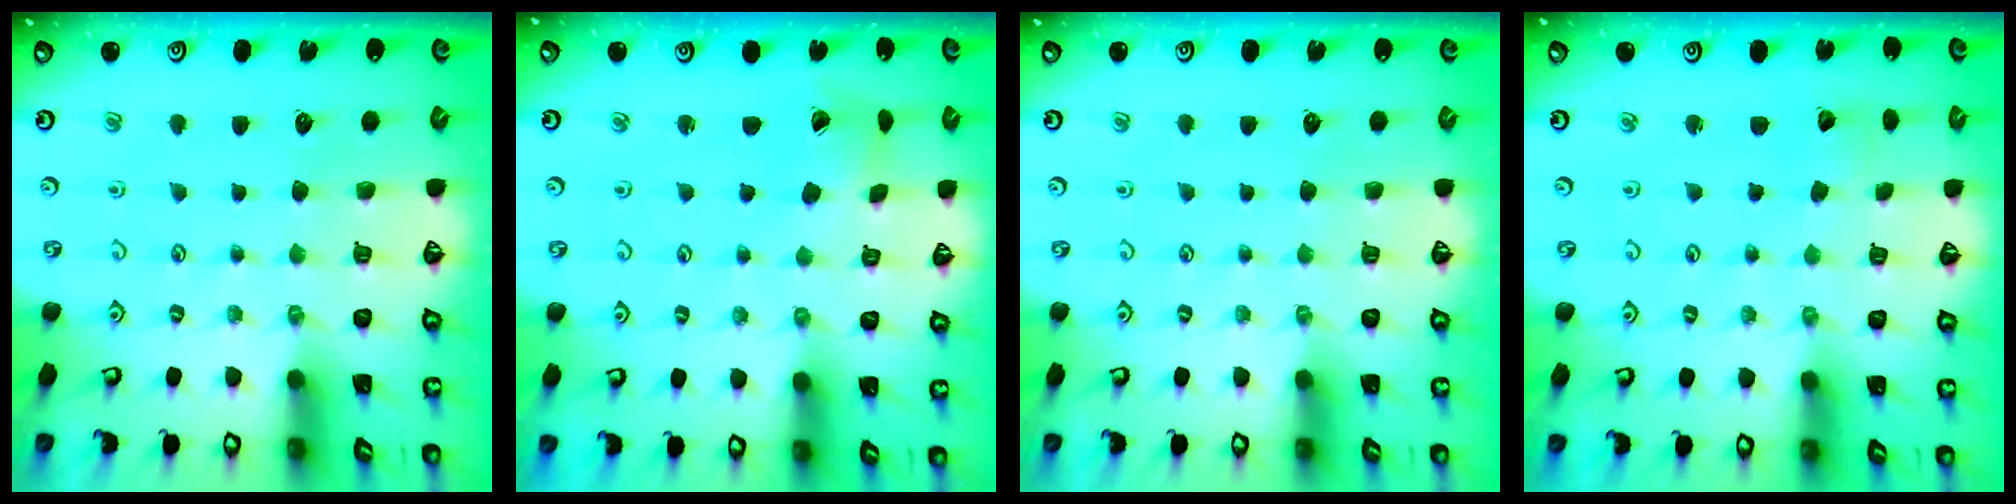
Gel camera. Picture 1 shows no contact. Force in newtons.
{"total": 2.8, "press": 2.7, "slide": 0.4}
{"total": 0.0}
{"total": 2.5, "press": 2.5, "slide": 0.4}